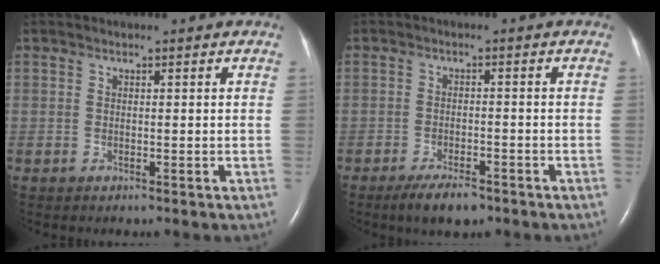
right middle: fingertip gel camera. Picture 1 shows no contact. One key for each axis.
{"total": 4.9, "fx": -3.5, "fy": 1.5, "fz": 3.0, "tx": -0.059, "ty": -0.004, "tz": -0.056}